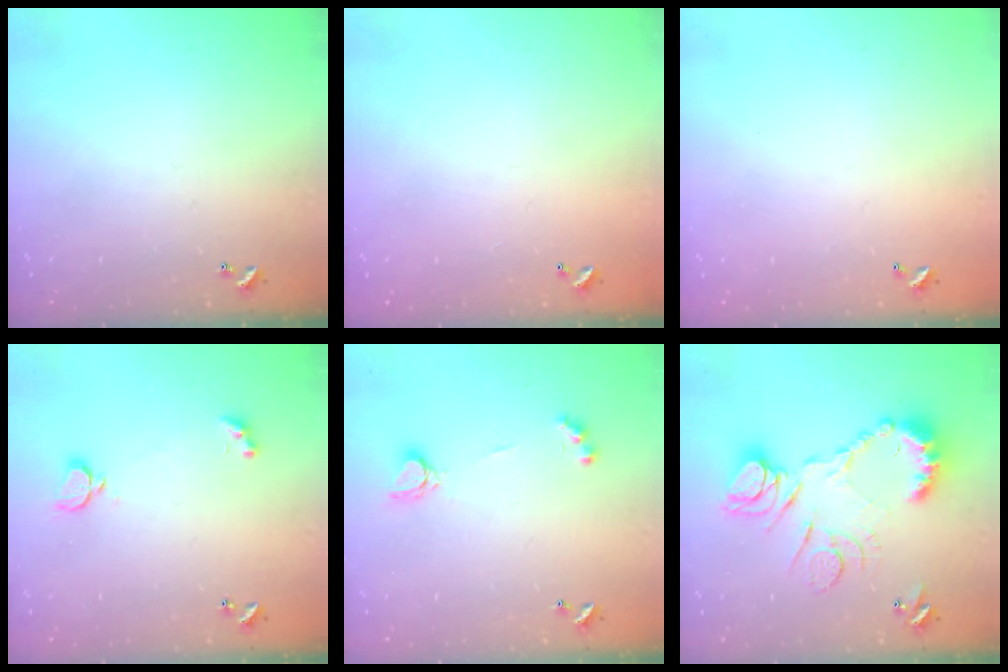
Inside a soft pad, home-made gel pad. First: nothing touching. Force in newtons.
{"total": 2.9, "press": 2.9, "slide": 0.1}
{"total": 2.7, "press": 2.7, "slide": 0.1}
{"total": 2.1, "press": 1.9, "slide": 0.9}
{"total": 4.6, "press": 4.6, "slide": 0.3}
{"total": 17.5, "press": 17.4, "slide": 1.8}